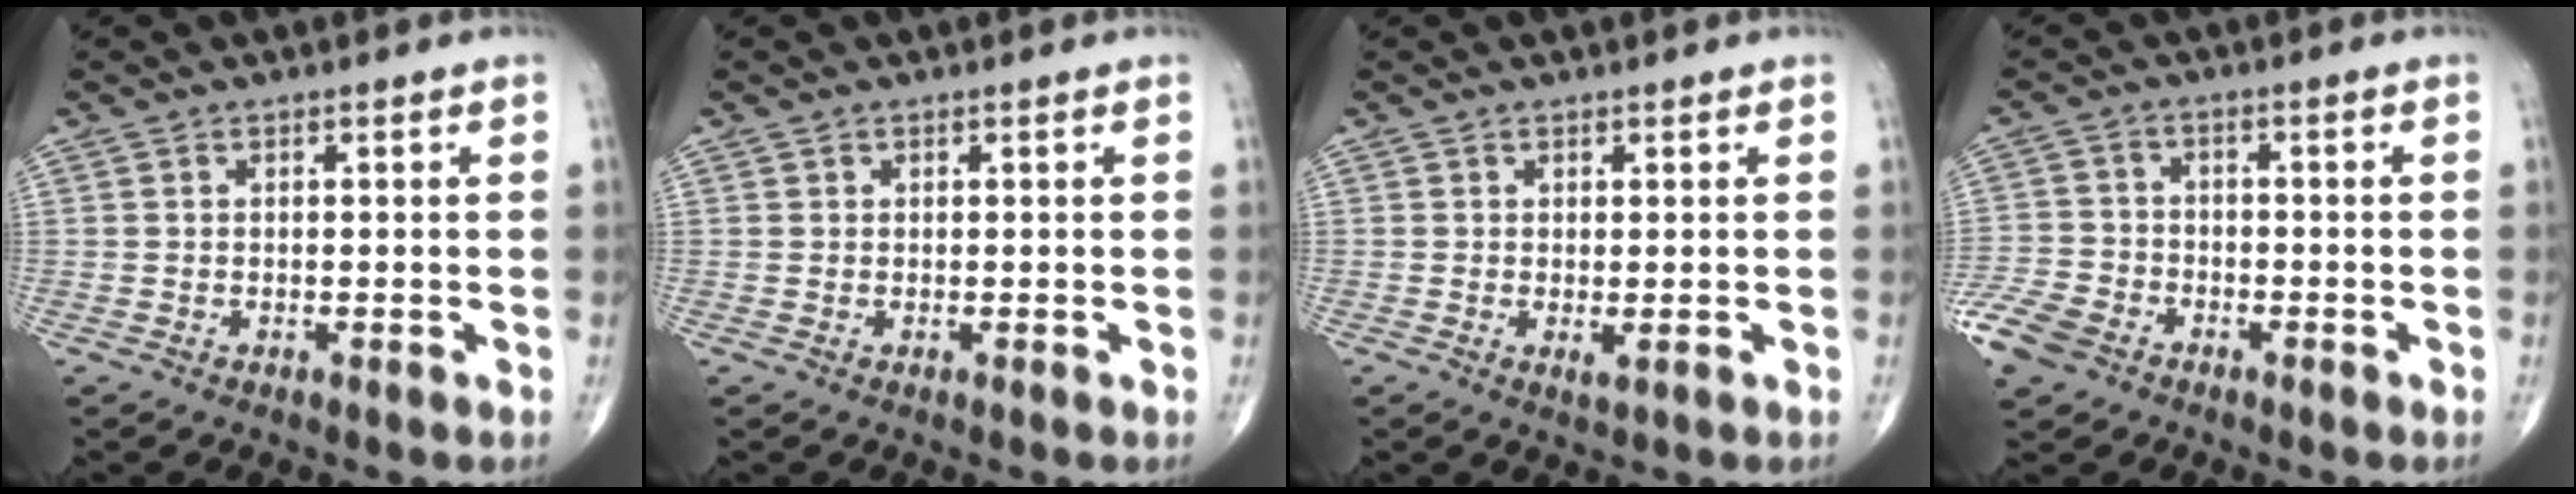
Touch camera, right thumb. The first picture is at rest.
{"total": 0.0}
{"total": 1.1, "force": [0.1, 0.3, 1.0], "torque": [-0.019, -0.006, 0.002]}
{"total": 7.7, "force": [-4.7, 5.2, 3.4], "torque": [-0.073, 0.013, -0.094]}